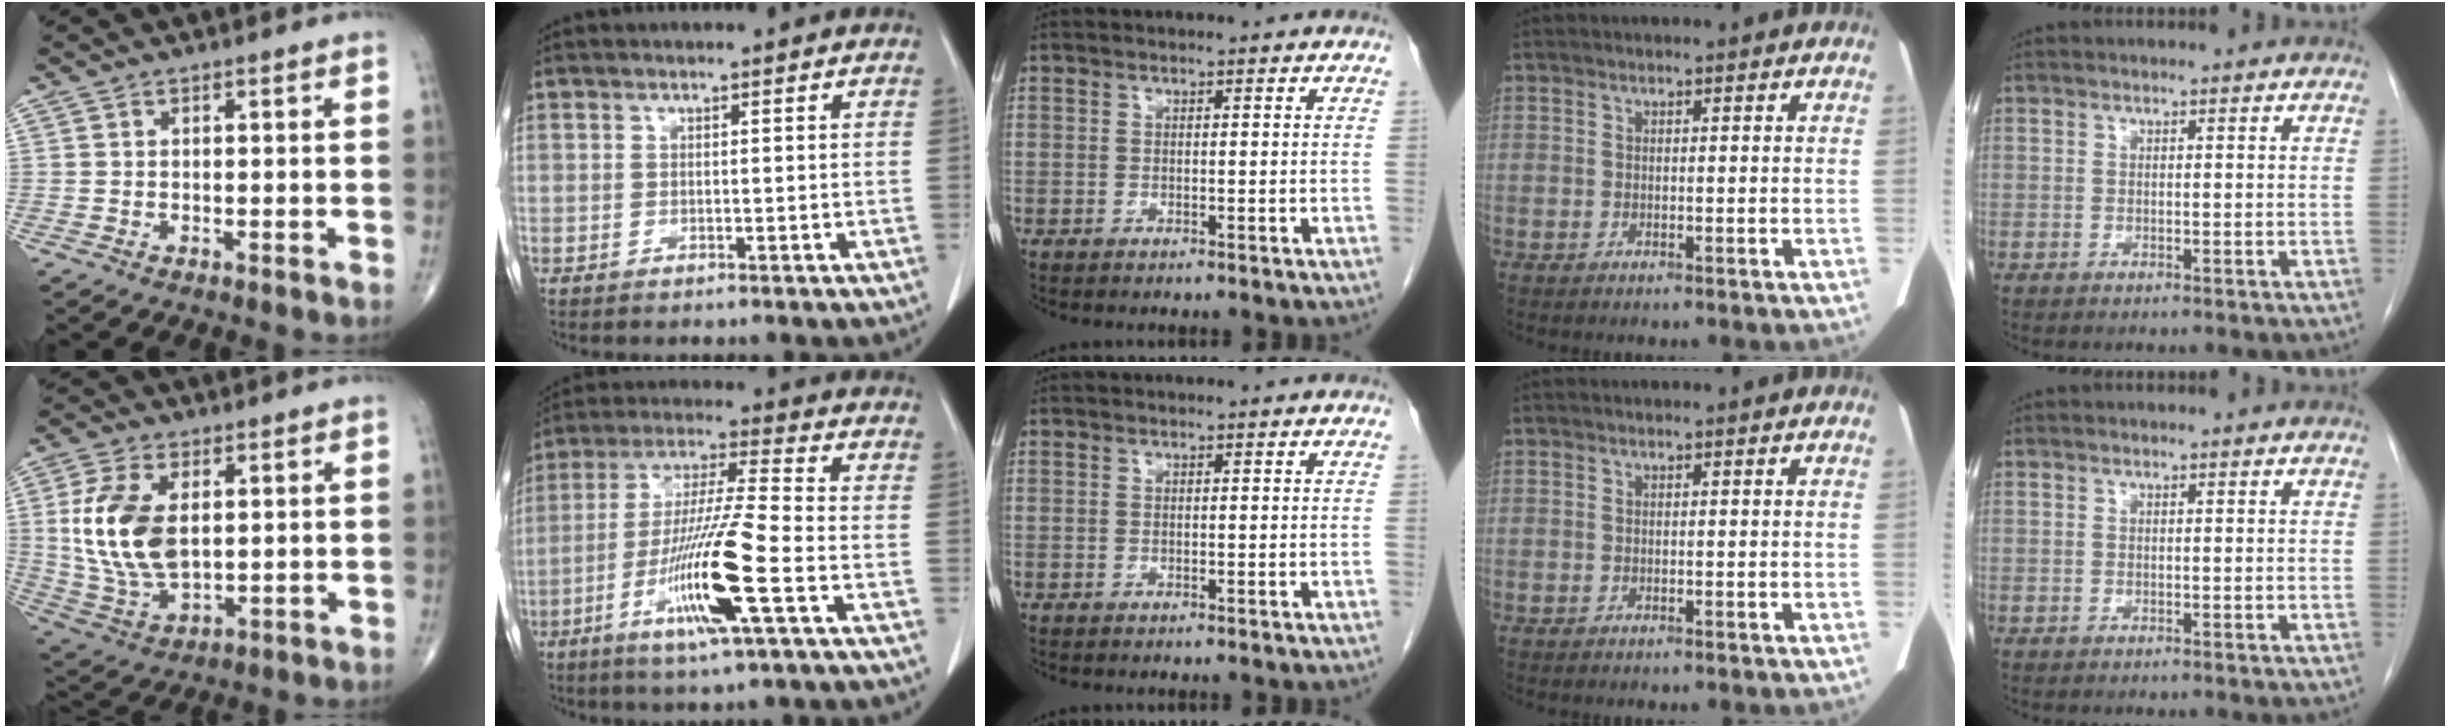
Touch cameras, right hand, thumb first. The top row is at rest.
{"thumb": {"total": 14.6, "force": [2.2, 8.3, 11.8], "torque": [-0.239, -0.011, 0.051]}, "index": {"total": 14.2, "force": [-5.2, -0.3, 13.2], "torque": [-0.265, -0.017, -0.100]}}